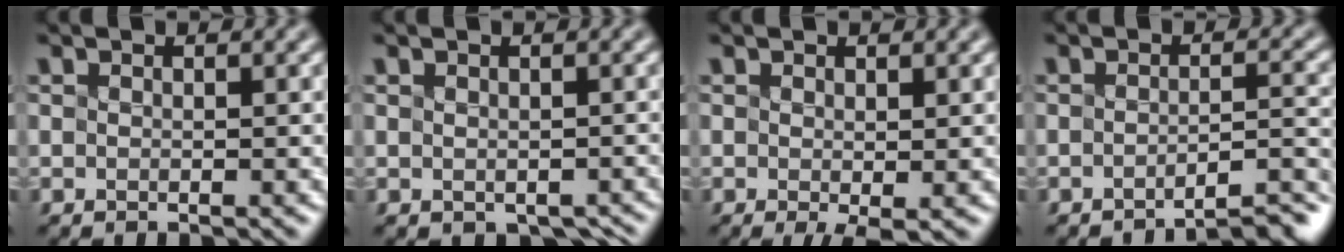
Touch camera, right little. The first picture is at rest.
{"total": 2.1, "force": [-1.0, 1.3, 1.2], "torque": [-0.014, -0.013, -0.006]}
{"total": 1.5, "force": [-0.2, 0.2, 1.5], "torque": [-0.023, -0.009, -0.004]}
{"total": 4.2, "force": [-3.4, 0.6, 2.3], "torque": [-0.020, 0.015, -0.054]}